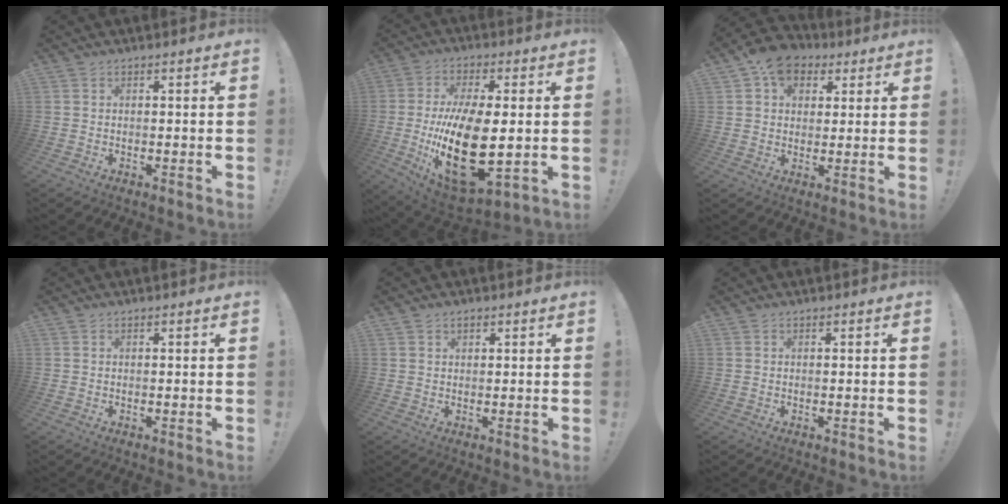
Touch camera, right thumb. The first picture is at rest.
{"total": 24.4, "force": [-2.0, 11.2, 21.6], "torque": [-0.406, -0.017, -0.022]}
{"total": 9.8, "force": [4.8, 7.5, 4.2], "torque": [-0.066, -0.014, 0.093]}
{"total": 0.0}
{"total": 1.2, "force": [0.9, 0.7, 0.3], "torque": [-0.001, -0.002, 0.016]}
{"total": 0.0}